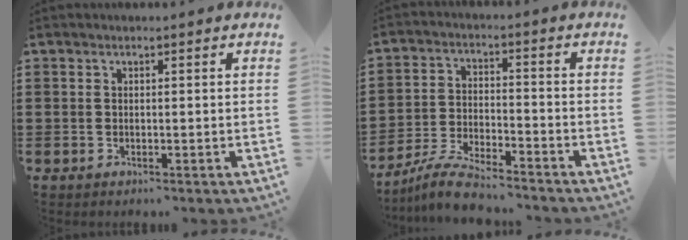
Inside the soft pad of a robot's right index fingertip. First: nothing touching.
{"total": 6.0, "force": [-5.7, 0.4, 1.9], "torque": [-0.049, -0.001, -0.113]}